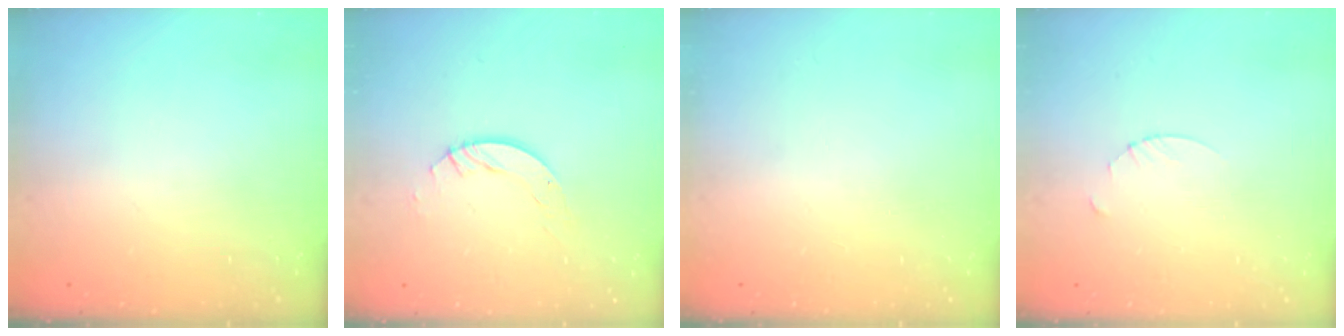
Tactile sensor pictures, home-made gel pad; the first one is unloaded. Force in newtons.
{"total": 5.6, "press": 5.5, "slide": 0.5}
{"total": 0.0}
{"total": 2.7, "press": 2.7, "slide": 0.3}